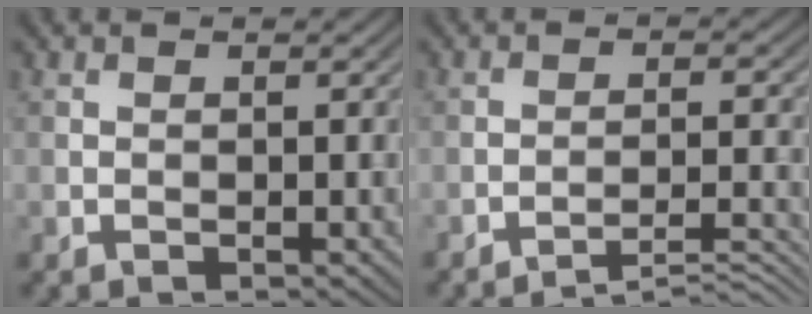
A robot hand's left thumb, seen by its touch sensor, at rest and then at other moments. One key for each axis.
{"total": 5.0, "fx": -4.1, "fy": 0.5, "fz": 2.8, "tx": -0.049, "ty": 0.011, "tz": -0.062}